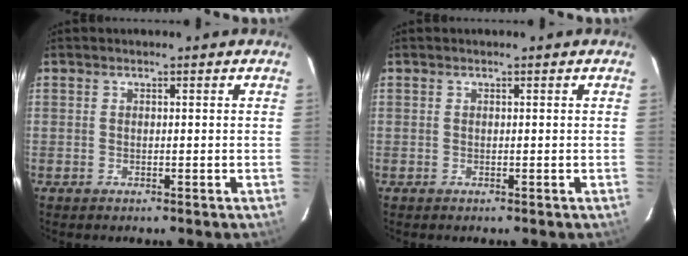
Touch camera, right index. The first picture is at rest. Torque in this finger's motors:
{"motor_torque": [0.00, 0.00, 0.00, 0.00]}